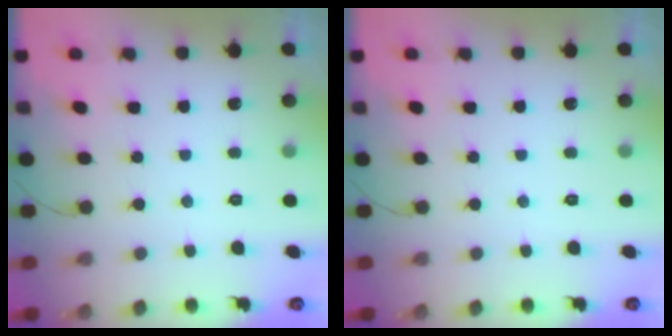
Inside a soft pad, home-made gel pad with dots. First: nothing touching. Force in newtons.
{"total": 0.0}